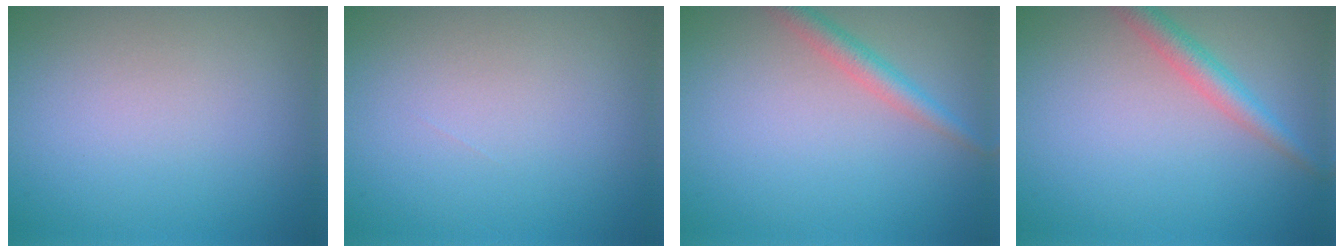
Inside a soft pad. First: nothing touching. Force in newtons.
{"total": 0.0}
{"total": 2.4, "press": 2.4, "slide": 0.1}
{"total": 2.7, "press": 2.7, "slide": 0.2}